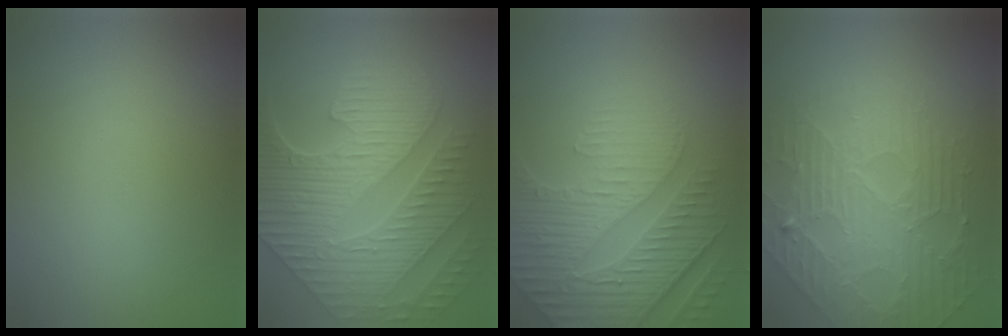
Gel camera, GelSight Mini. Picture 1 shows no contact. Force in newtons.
{"total": 10.0, "press": 7.5, "slide": 6.7}
{"total": 6.5, "press": 5.2, "slide": 3.9}
{"total": 4.7, "press": 4.6, "slide": 0.6}